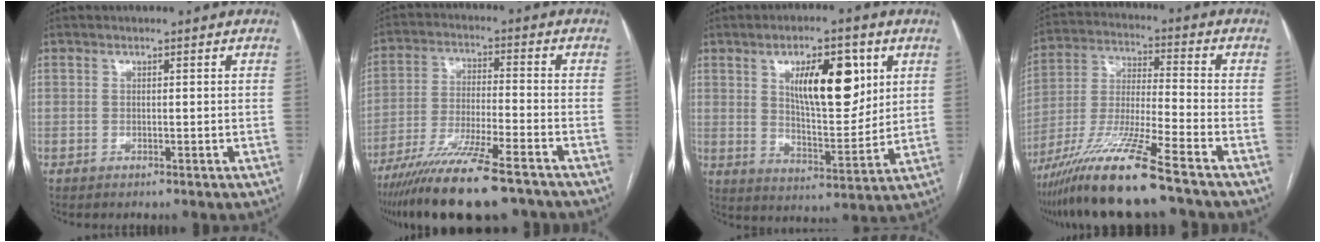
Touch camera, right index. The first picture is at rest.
{"total": 17.5, "force": [-13.5, 2.0, 11.1], "torque": [-0.196, -0.045, -0.229]}
{"total": 13.0, "force": [4.9, 4.6, 11.1], "torque": [-0.177, 0.003, 0.085]}
{"total": 15.2, "force": [-11.2, -0.8, 10.3], "torque": [-0.216, -0.032, -0.210]}